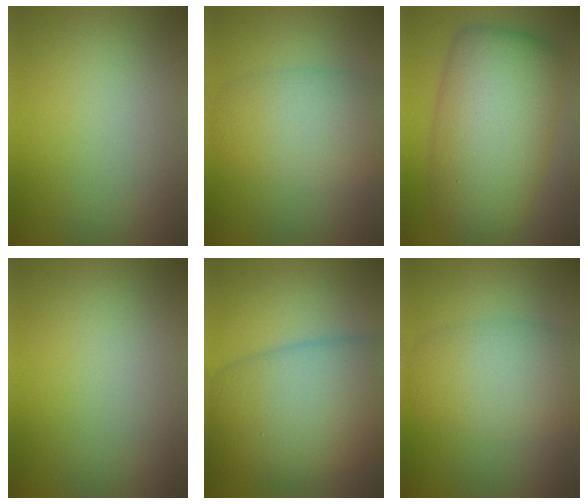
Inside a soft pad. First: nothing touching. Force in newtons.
{"total": 6.9, "press": 6.9, "slide": 0.5}
{"total": 12.2, "press": 12.2, "slide": 0.2}
{"total": 0.0}
{"total": 13.5, "press": 13.5, "slide": 0.2}
{"total": 6.9, "press": 6.9, "slide": 0.5}